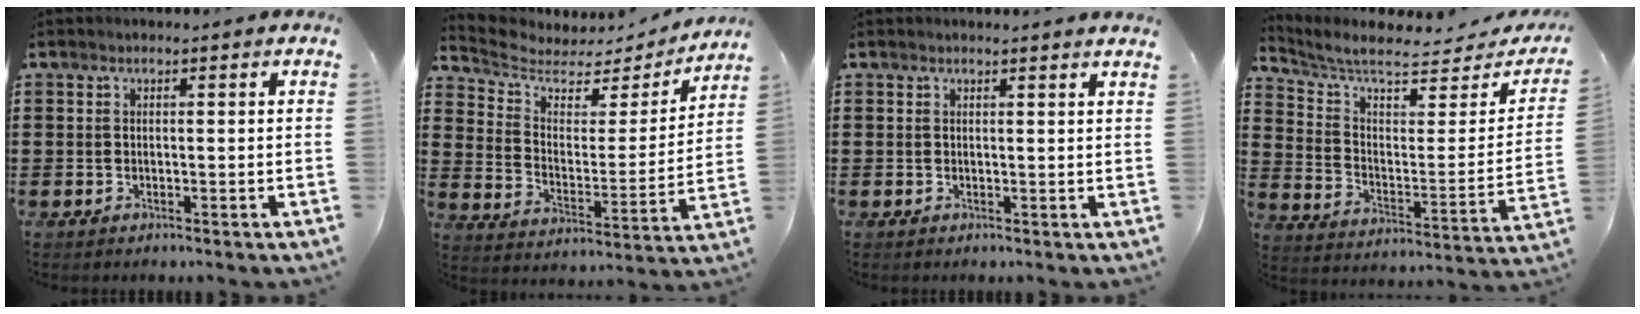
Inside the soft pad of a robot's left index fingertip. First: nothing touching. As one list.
[{"total": 4.7, "force": [4.1, 2.0, 1.1], "torque": [-0.052, -0.030, 0.065]}, {"total": 1.0, "force": [0.9, -0.2, 0.3], "torque": [-0.006, -0.003, 0.018]}, {"total": 6.7, "force": [6.0, 0.9, 2.8], "torque": [-0.084, -0.045, 0.101]}]